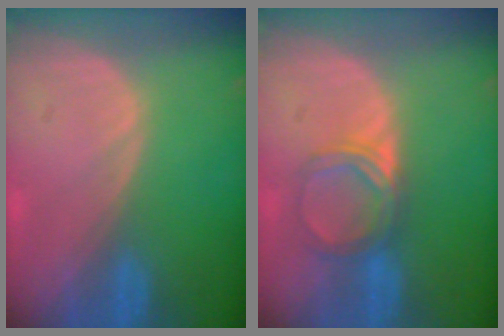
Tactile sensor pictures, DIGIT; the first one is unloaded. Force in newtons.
{"total": 5.0, "press": 4.6, "slide": 2.1}